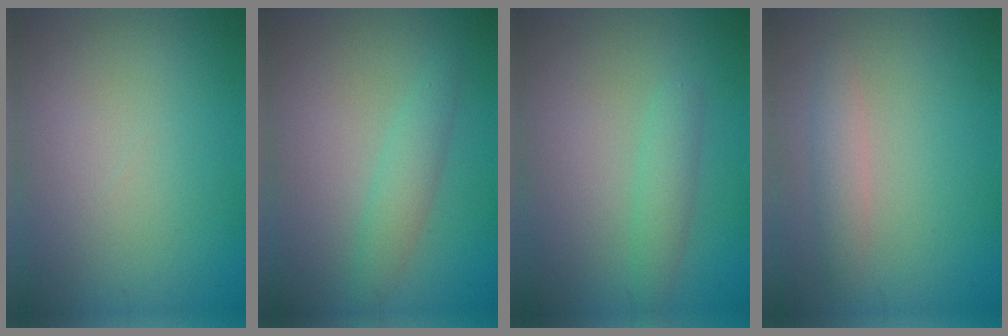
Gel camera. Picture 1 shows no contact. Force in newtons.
{"total": 2.1, "press": 2.1, "slide": 0.0}
{"total": 1.9, "press": 1.9, "slide": 0.1}
{"total": 1.8, "press": 1.8, "slide": 0.2}